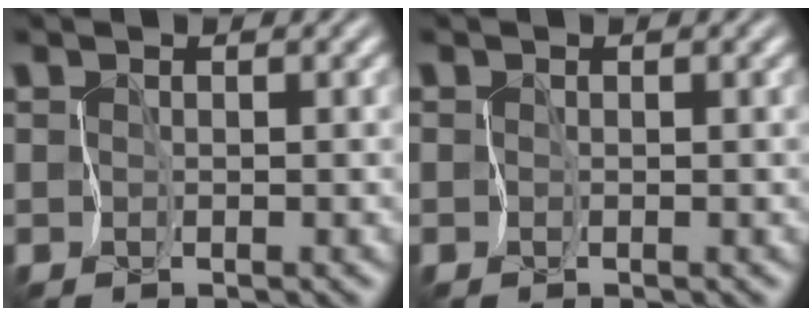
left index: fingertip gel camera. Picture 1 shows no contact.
{"total": 0.0}